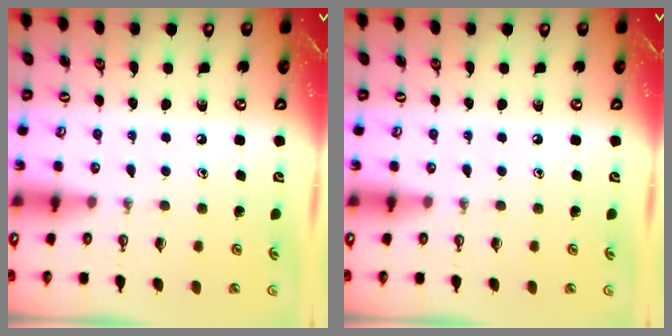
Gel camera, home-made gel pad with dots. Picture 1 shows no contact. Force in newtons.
{"total": 0.0}